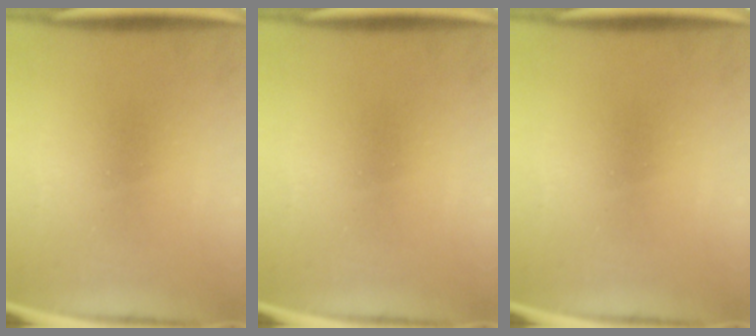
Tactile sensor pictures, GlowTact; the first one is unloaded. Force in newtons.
{"total": 0.0}
{"total": 0.0}